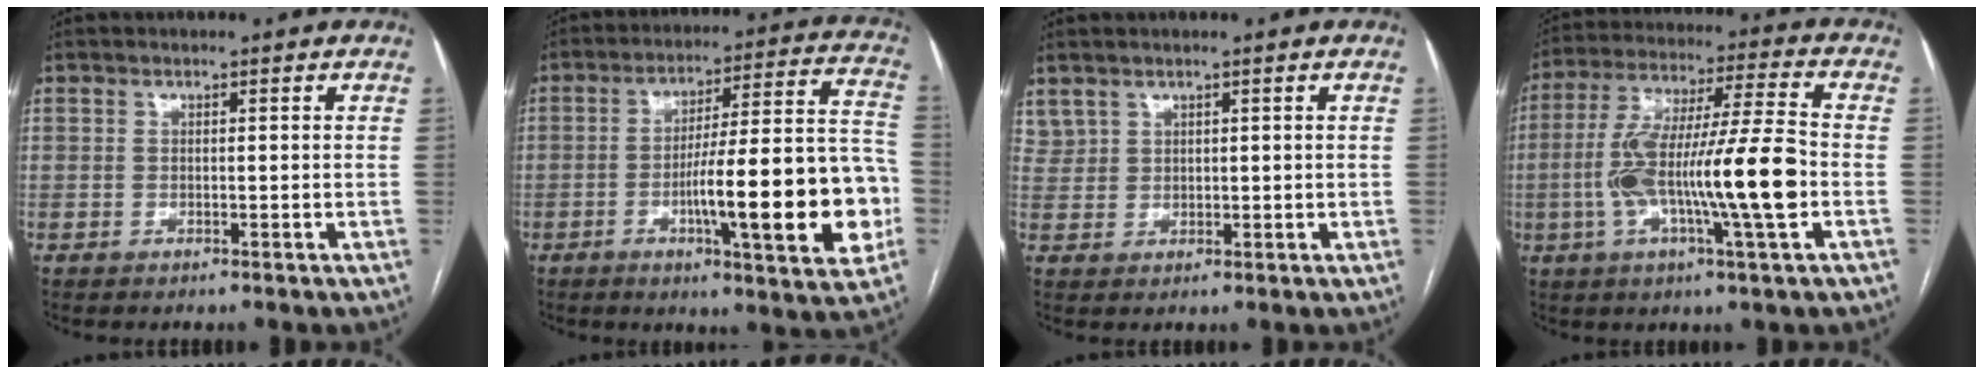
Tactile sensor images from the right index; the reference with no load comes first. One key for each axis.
{"total": 21.0, "fx": -5.2, "fy": 2.6, "fz": 20.1, "tx": -0.241, "ty": 0.019, "tz": -0.069}
{"total": 2.9, "fx": 2.3, "fy": 1.7, "fz": 0.5, "tx": -0.010, "ty": 0.009, "tz": 0.055}
{"total": 17.1, "fx": -3.3, "fy": 0.7, "fz": 16.8, "tx": -0.309, "ty": 0.004, "tz": -0.061}